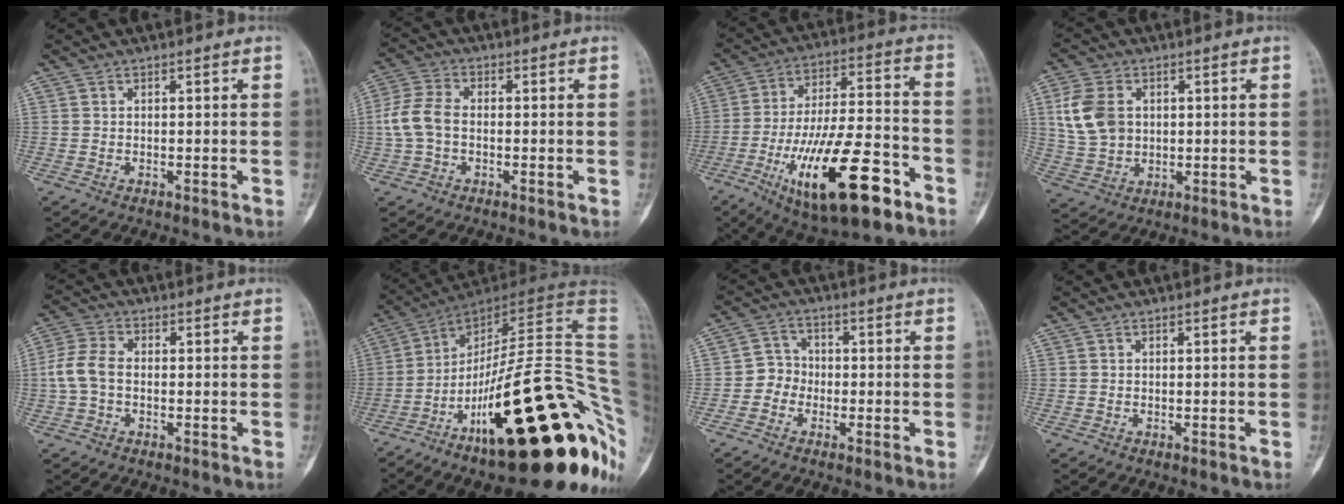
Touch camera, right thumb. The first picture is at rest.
{"total": 6.9, "force": [-0.6, 4.6, 5.2], "torque": [-0.118, 0.017, -0.019]}
{"total": 22.6, "force": [-10.4, 7.7, 18.6], "torque": [-0.338, 0.043, -0.164]}
{"total": 10.2, "force": [2.2, 7.6, 6.5], "torque": [-0.125, -0.002, 0.049]}
{"total": 6.0, "force": [-0.6, 3.9, 4.5], "torque": [-0.105, 0.015, -0.019]}
{"total": 34.2, "force": [-10.7, 8.8, 31.2], "torque": [-0.359, 0.070, -0.166]}
{"total": 4.3, "force": [-1.4, 3.9, 1.2], "torque": [0.005, 0.015, -0.039]}
{"total": 0.0}